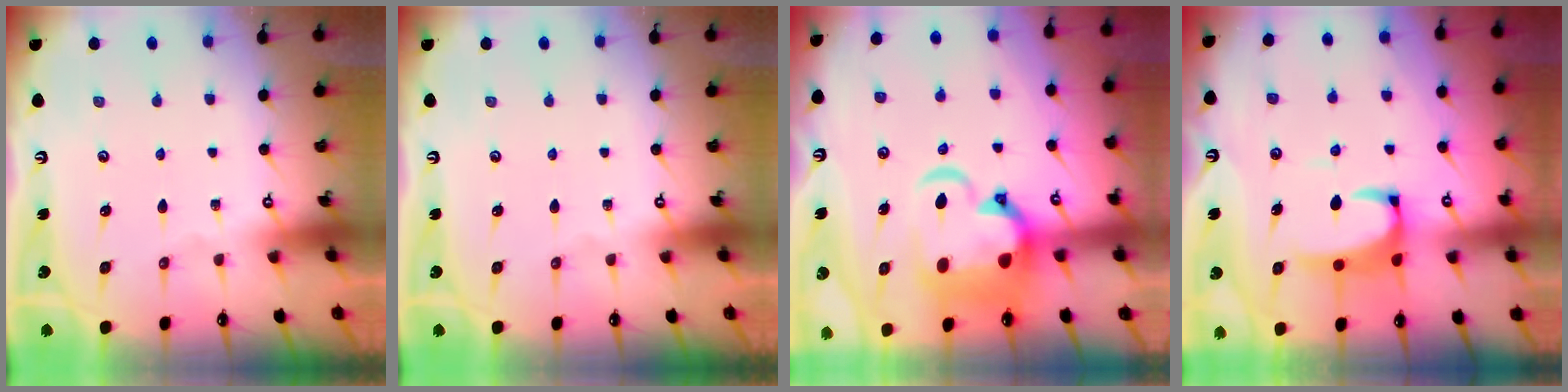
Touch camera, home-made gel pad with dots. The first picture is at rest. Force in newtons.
{"total": 0.0}
{"total": 9.3, "press": 9.0, "slide": 2.4}
{"total": 4.7, "press": 4.6, "slide": 0.9}